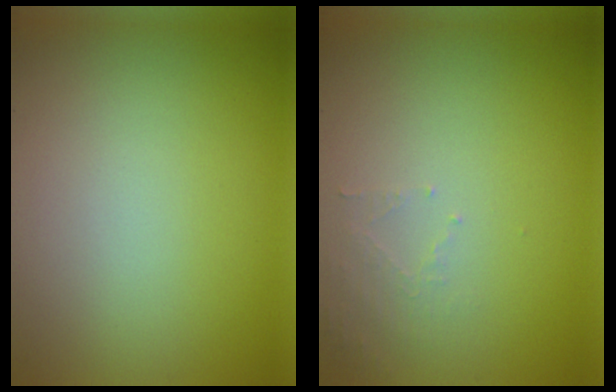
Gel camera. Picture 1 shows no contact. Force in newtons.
{"total": 1.4, "press": 1.3, "slide": 0.3}